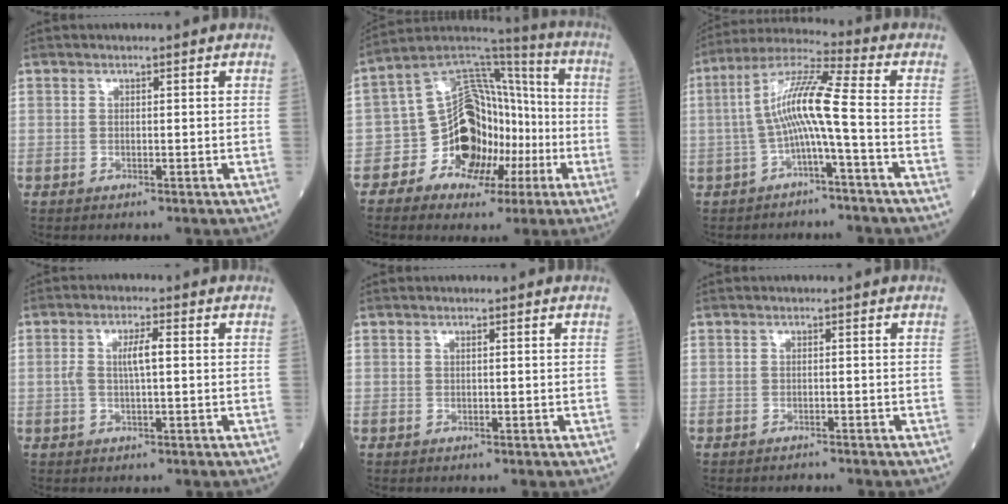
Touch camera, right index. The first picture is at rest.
{"total": 13.8, "force": [-4.6, 10.2, 8.2], "torque": [-0.133, 0.040, -0.072]}
{"total": 9.2, "force": [-1.6, -0.4, 9.1], "torque": [-0.173, 0.029, -0.036]}
{"total": 3.7, "force": [0.3, 0.6, 3.6], "torque": [-0.073, 0.008, 0.006]}
{"total": 0.0}
{"total": 0.9, "force": [-0.9, 0.0, -0.1], "torque": [-0.003, -0.004, -0.013]}